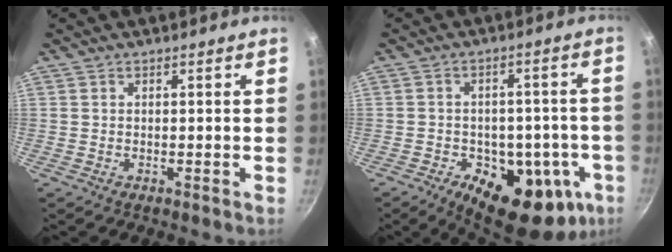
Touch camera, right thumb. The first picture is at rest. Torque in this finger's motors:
{"motor_torque": [0.39, 0.72, 1.25, -0.17, 0.11]}